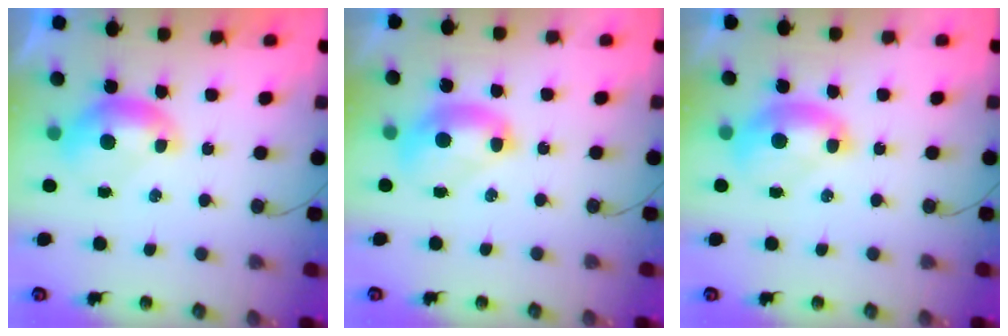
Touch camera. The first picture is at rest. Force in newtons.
{"total": 2.6, "press": 2.6, "slide": 0.1}
{"total": 2.0, "press": 2.0, "slide": 0.4}